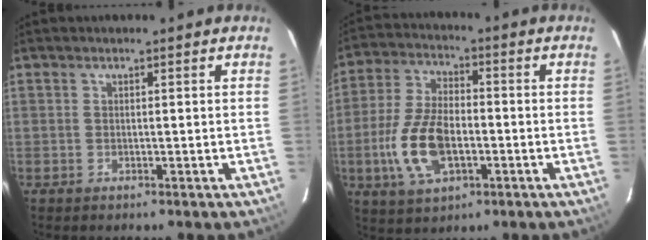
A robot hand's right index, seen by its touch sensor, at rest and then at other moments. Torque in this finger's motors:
{"motor_torque": [1.54, -0.60, 0.39, 0.16]}